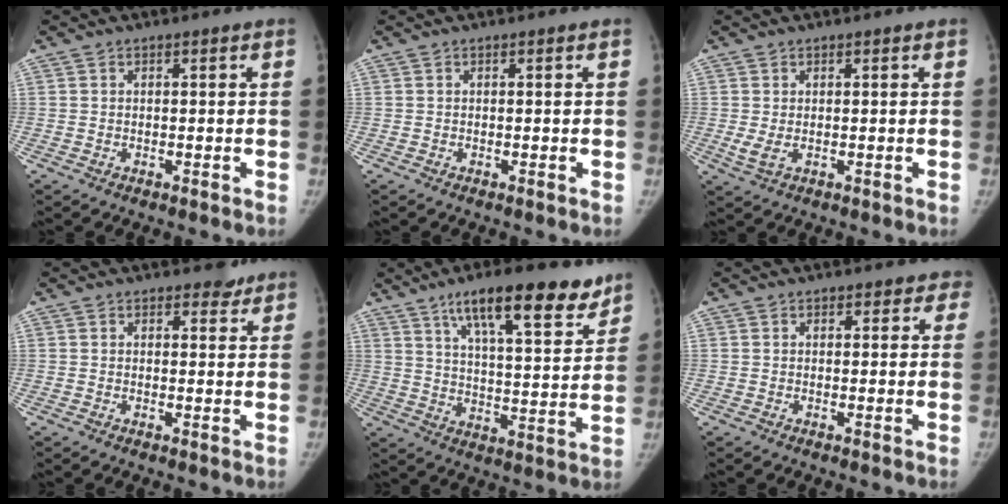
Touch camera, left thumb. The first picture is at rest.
{"total": 0.0}
{"total": 2.5, "force": [0.2, 1.5, 2.0], "torque": [-0.044, -0.008, 0.009]}
{"total": 2.2, "force": [1.8, 1.2, 0.3], "torque": [0.016, -0.010, 0.017]}
{"total": 17.5, "force": [11.6, 5.0, 12.1], "torque": [-0.151, -0.049, 0.183]}
{"total": 2.6, "force": [1.8, 1.9, 0.3], "torque": [0.034, -0.005, 0.003]}